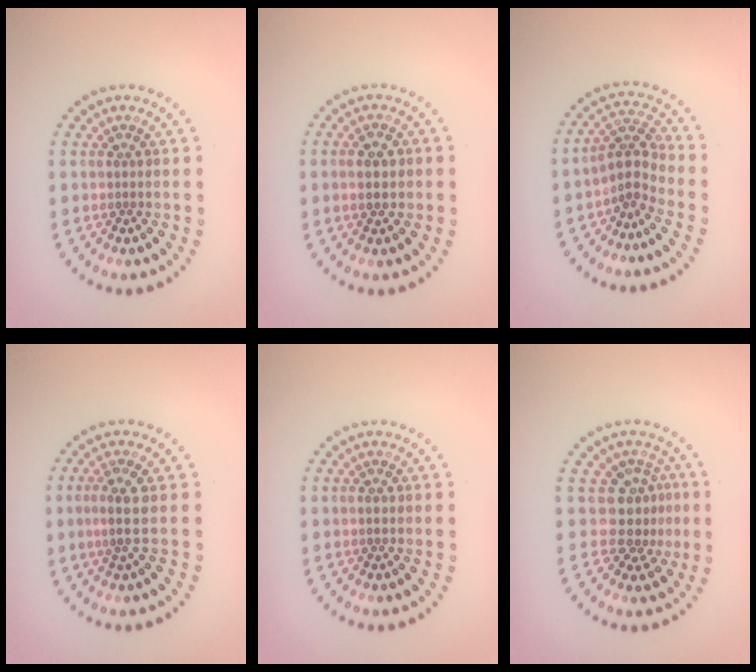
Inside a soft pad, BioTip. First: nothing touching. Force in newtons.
{"total": 3.0, "press": 3.0, "slide": 0.2}
{"total": 2.9, "press": 2.0, "slide": 2.0}
{"total": 2.4, "press": 2.1, "slide": 1.3}
{"total": 0.9, "press": 0.9, "slide": 0.1}
{"total": 3.2, "press": 2.3, "slide": 2.3}